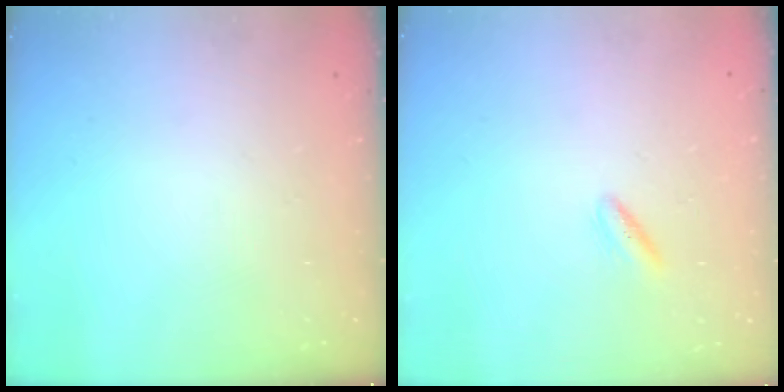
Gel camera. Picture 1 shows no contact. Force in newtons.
{"total": 2.1, "press": 1.9, "slide": 1.0}